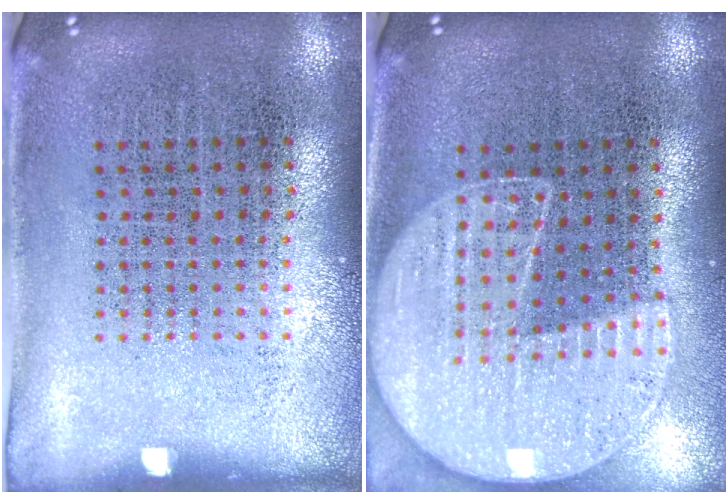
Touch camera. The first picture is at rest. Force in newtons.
{"total": 1.5, "press": 1.4, "slide": 0.4}